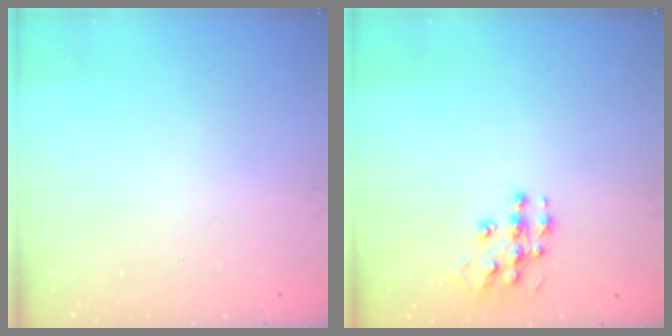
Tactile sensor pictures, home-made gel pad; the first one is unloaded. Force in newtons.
{"total": 10.6, "press": 10.6, "slide": 0.6}